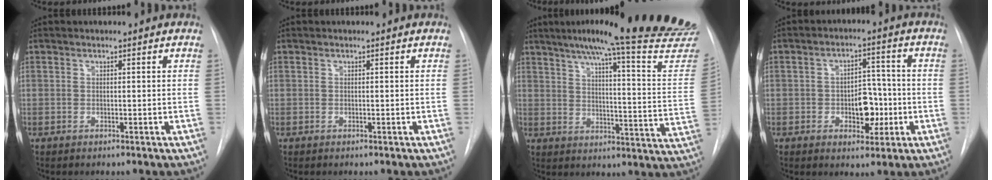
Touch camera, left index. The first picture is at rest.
{"total": 0.0}
{"total": 27.3, "force": [24.2, -0.5, 12.4], "torque": [-0.179, -0.102, 0.293]}
{"total": 6.6, "force": [-1.8, 3.9, 5.0], "torque": [-0.067, 0.013, -0.021]}